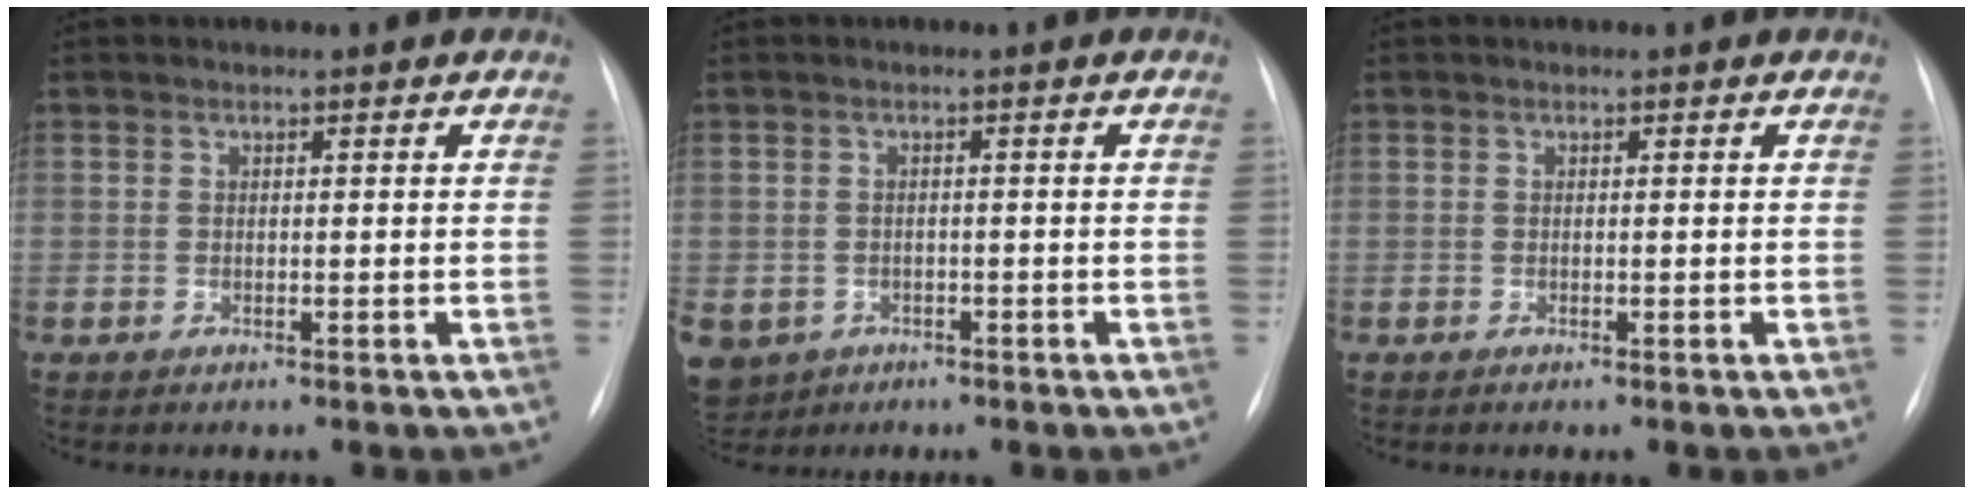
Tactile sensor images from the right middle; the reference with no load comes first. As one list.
[{"total": 7.9, "force": [-3.9, 6.5, 2.3], "torque": [-0.067, 0.003, -0.055]}, {"total": 0.0}]